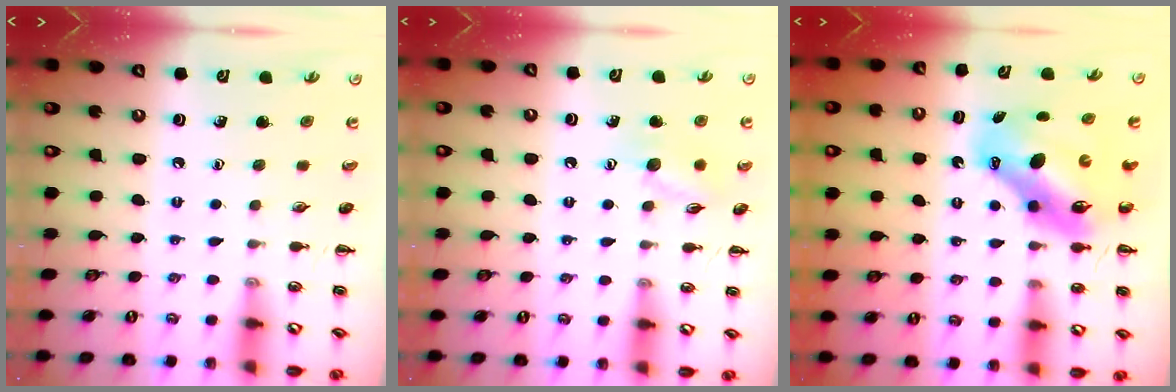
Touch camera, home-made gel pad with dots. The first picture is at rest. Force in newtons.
{"total": 8.6, "press": 8.5, "slide": 1.2}
{"total": 11.2, "press": 10.8, "slide": 3.0}